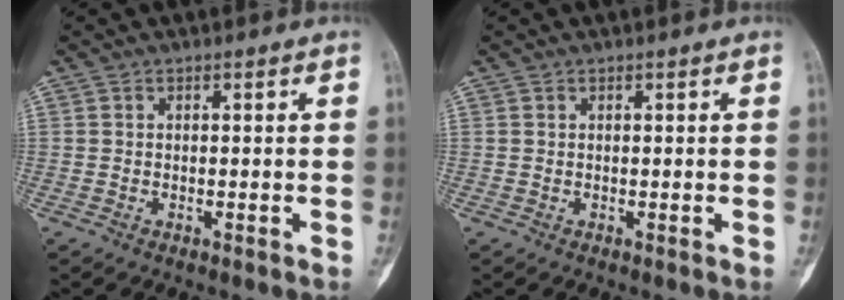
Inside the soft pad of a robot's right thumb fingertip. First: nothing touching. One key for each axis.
{"total": 0.0}